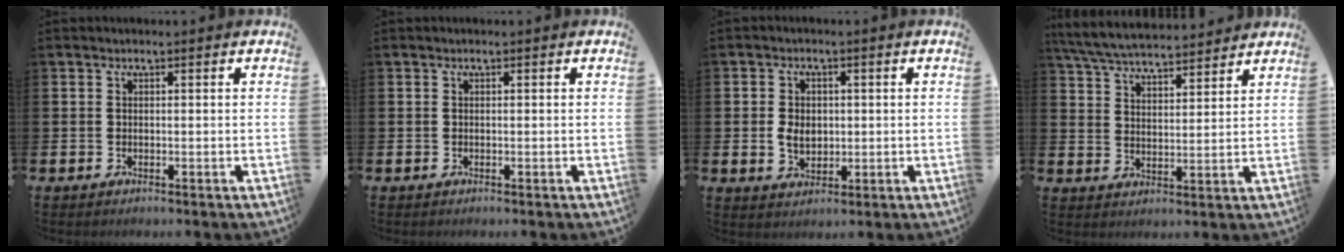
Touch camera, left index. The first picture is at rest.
{"total": 0.0}
{"total": 3.5, "force": [0.2, 2.7, 2.2], "torque": [-0.028, 0.003, -0.003]}
{"total": 6.6, "force": [6.4, 0.9, 1.3], "torque": [-0.050, -0.035, 0.116]}